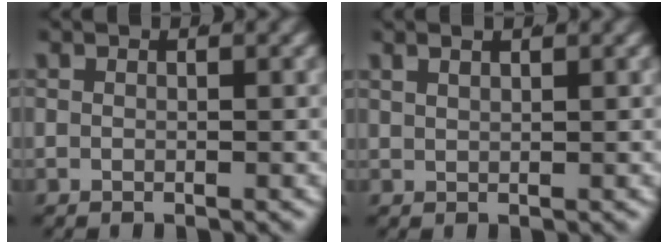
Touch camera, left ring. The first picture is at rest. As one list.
[{"total": 1.6, "force": [1.4, -0.1, 0.6], "torque": [-0.009, 0.006, 0.028]}]